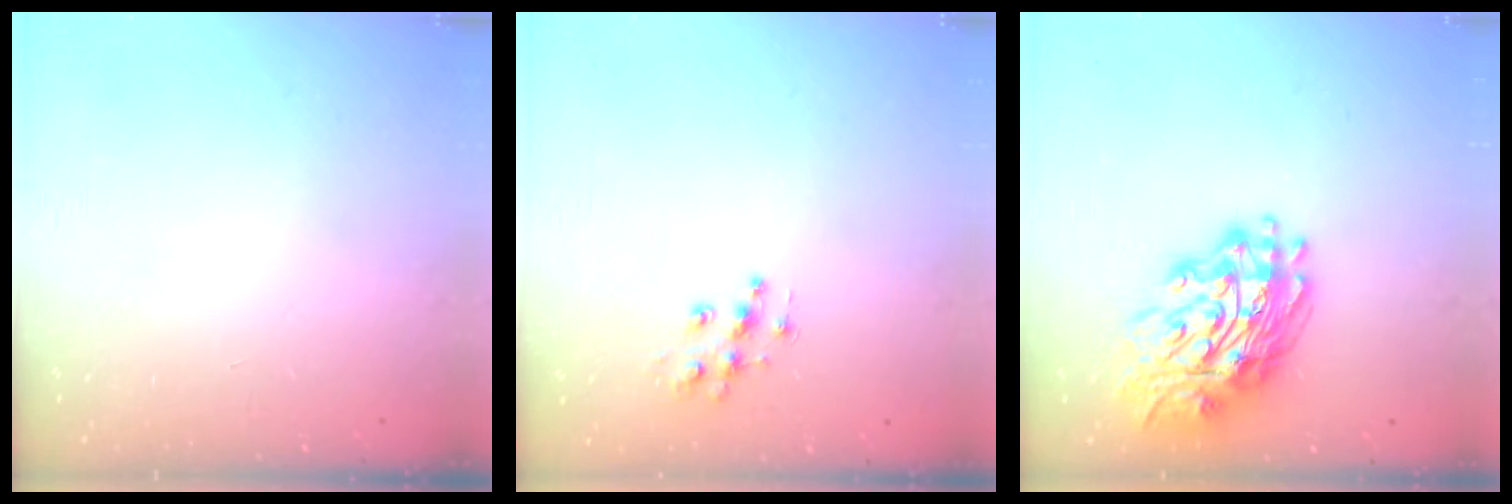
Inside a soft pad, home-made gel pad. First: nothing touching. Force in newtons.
{"total": 9.0, "press": 9.0, "slide": 0.5}
{"total": 17.2, "press": 17.1, "slide": 1.9}